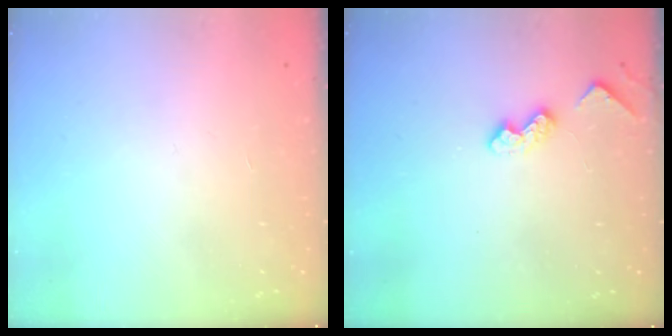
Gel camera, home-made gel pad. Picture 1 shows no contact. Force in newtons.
{"total": 5.3, "press": 5.2, "slide": 0.8}